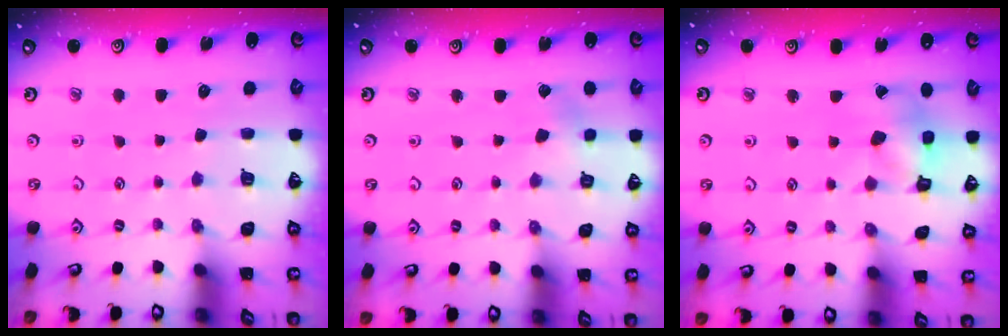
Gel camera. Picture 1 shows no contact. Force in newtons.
{"total": 1.9, "press": 1.9, "slide": 0.2}
{"total": 10.8, "press": 10.7, "slide": 1.1}